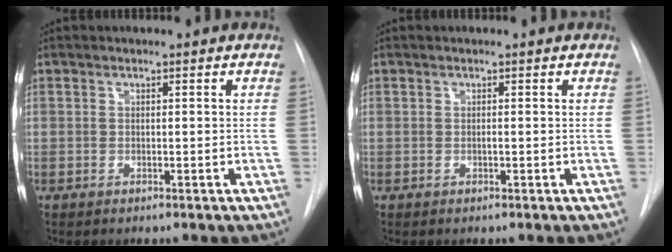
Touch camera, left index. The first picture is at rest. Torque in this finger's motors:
{"motor_torque": [0.38, 0.14, 0.00, 0.02]}